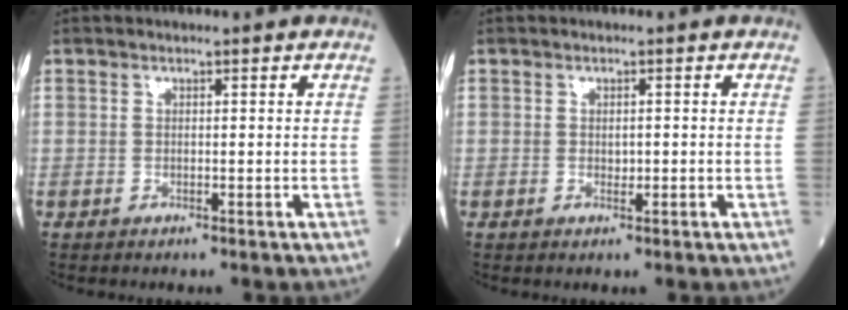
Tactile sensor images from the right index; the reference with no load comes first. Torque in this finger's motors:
{"motor_torque": [-0.22, -0.06, -0.01, 0.00]}